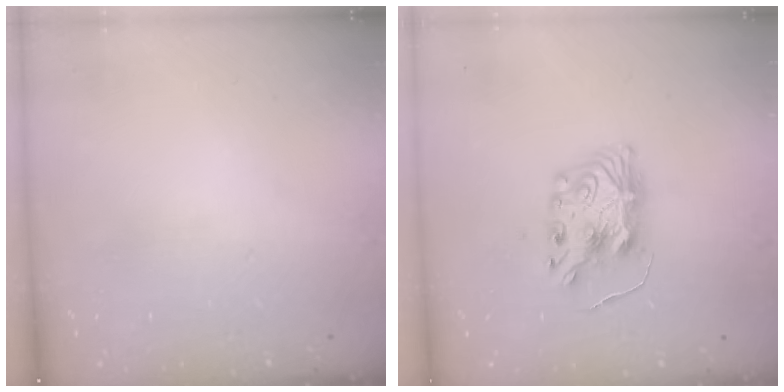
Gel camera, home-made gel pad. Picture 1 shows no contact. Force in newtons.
{"total": 9.0, "press": 9.0, "slide": 0.9}